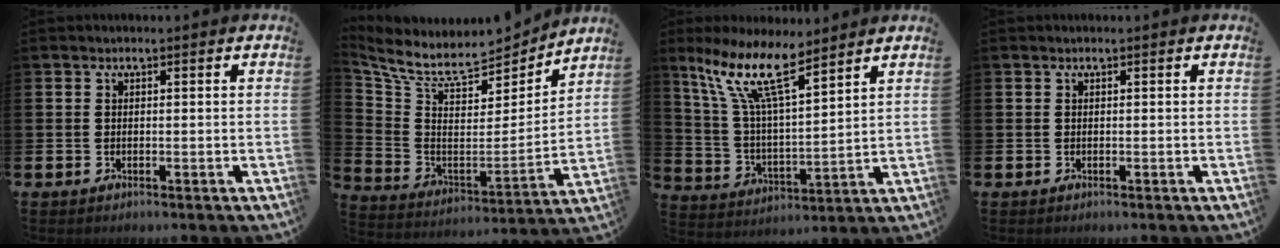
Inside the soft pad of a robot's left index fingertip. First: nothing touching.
{"total": 9.0, "force": [8.1, 2.7, 3.0], "torque": [-0.097, -0.057, 0.135]}
{"total": 12.2, "force": [9.3, 2.9, 7.3], "torque": [-0.169, -0.033, 0.166]}
{"total": 0.0}